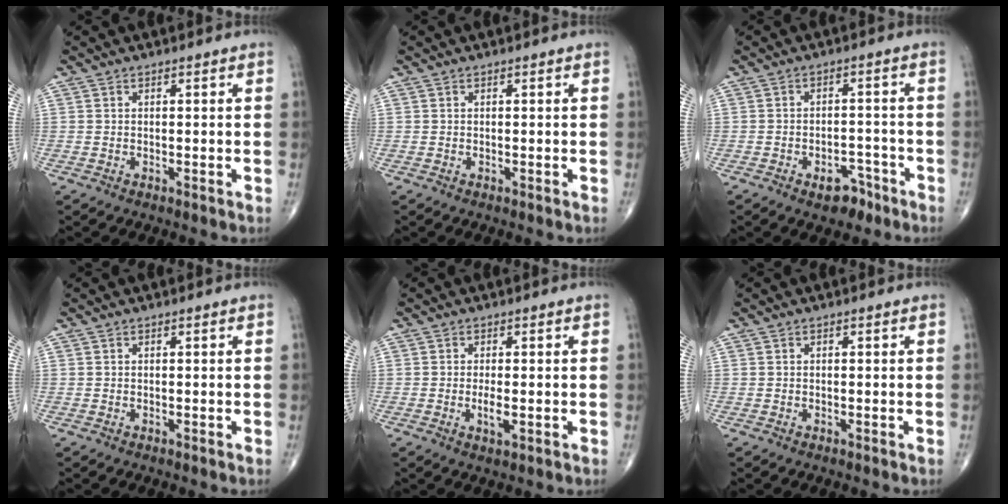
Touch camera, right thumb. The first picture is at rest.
{"total": 0.0}
{"total": 5.2, "force": [-3.2, 3.0, 2.8], "torque": [-0.020, 0.029, -0.044]}
{"total": 0.0}
{"total": 2.8, "force": [-0.5, 0.9, 2.6], "torque": [-0.051, -0.005, -0.009]}
{"total": 0.0}